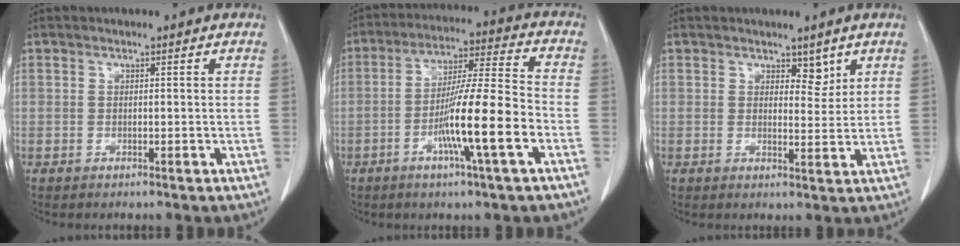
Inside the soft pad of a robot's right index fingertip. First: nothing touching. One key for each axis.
{"total": 13.2, "fx": -4.6, "fy": -0.3, "fz": 12.4, "tx": -0.220, "ty": -0.003, "tz": -0.084}
{"total": 2.9, "fx": 2.0, "fy": 1.5, "fz": 1.5, "tx": -0.013, "ty": -0.007, "tz": 0.032}